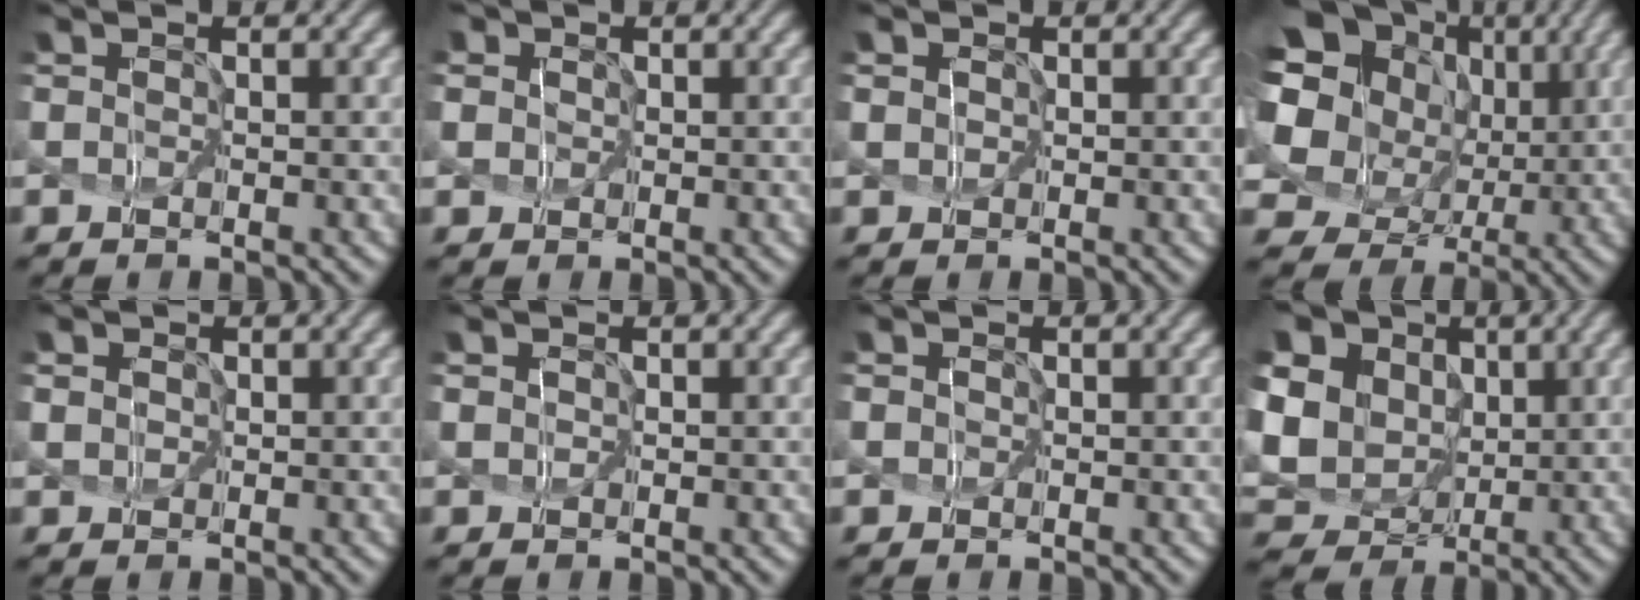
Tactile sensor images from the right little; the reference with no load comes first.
{"total": 6.8, "force": [2.3, 5.7, 2.8], "torque": [-0.075, 0.033, 0.007]}
{"total": 3.0, "force": [1.2, 2.4, 1.4], "torque": [-0.025, 0.028, -0.003]}
{"total": 14.0, "force": [3.8, 10.7, 8.1], "torque": [-0.204, 0.011, 0.068]}
{"total": 4.1, "force": [1.7, 3.3, 1.8], "torque": [-0.037, 0.029, 0.003]}
{"total": 1.9, "force": [0.8, 1.5, 0.9], "torque": [-0.004, 0.020, -0.013]}
{"total": 1.8, "force": [0.5, 1.5, 0.8], "torque": [-0.002, 0.018, -0.019]}
{"total": 15.0, "force": [2.8, 13.2, 6.4], "torque": [-0.227, 0.017, 0.040]}